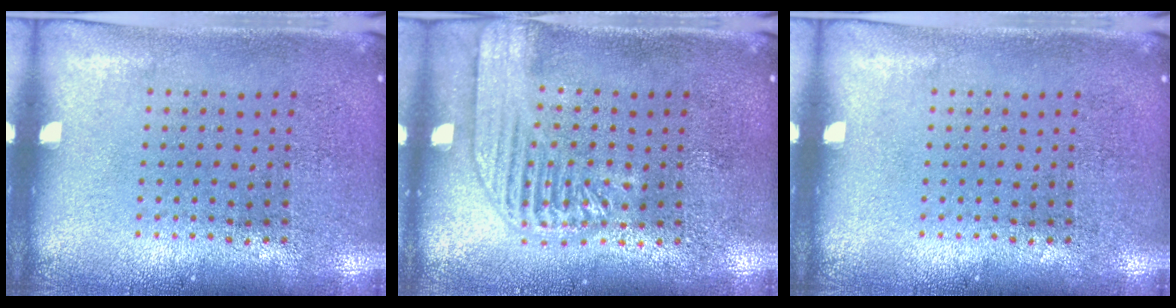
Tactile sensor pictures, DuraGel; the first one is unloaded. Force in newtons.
{"total": 1.8, "press": 1.8, "slide": 0.4}
{"total": 0.0}